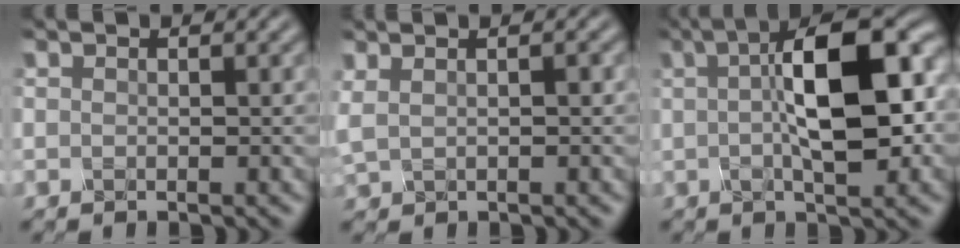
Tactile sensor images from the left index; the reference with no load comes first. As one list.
[{"total": 1.7, "force": [0.8, 0.7, 1.4], "torque": [-0.030, 0.000, 0.018]}, {"total": 10.8, "force": [1.2, 3.7, 10.1], "torque": [-0.153, 0.016, 0.014]}]